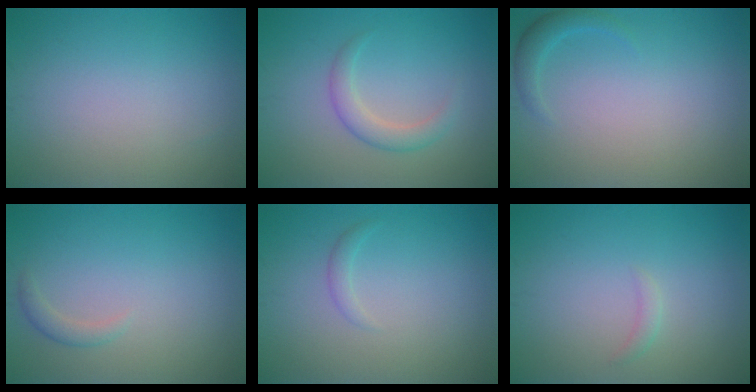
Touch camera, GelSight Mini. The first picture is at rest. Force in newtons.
{"total": 2.3, "press": 2.3, "slide": 0.2}
{"total": 1.5, "press": 1.5, "slide": 0.0}
{"total": 1.1, "press": 1.1, "slide": 0.1}
{"total": 0.9, "press": 0.9, "slide": 0.0}
{"total": 0.8, "press": 0.8, "slide": 0.1}